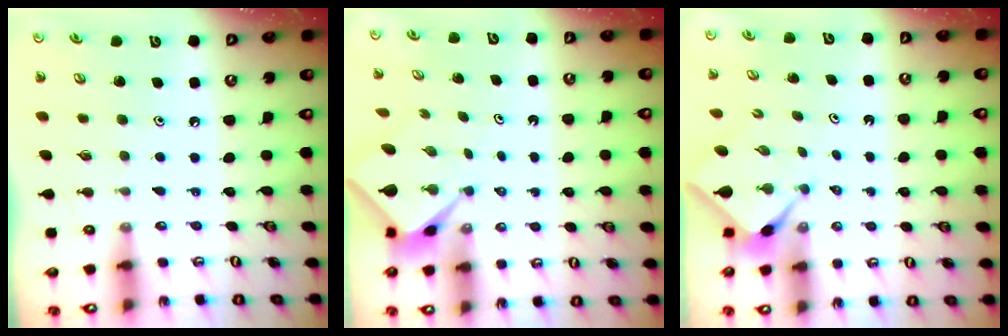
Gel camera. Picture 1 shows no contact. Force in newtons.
{"total": 2.3, "press": 2.3, "slide": 0.3}
{"total": 2.3, "press": 2.2, "slide": 0.3}